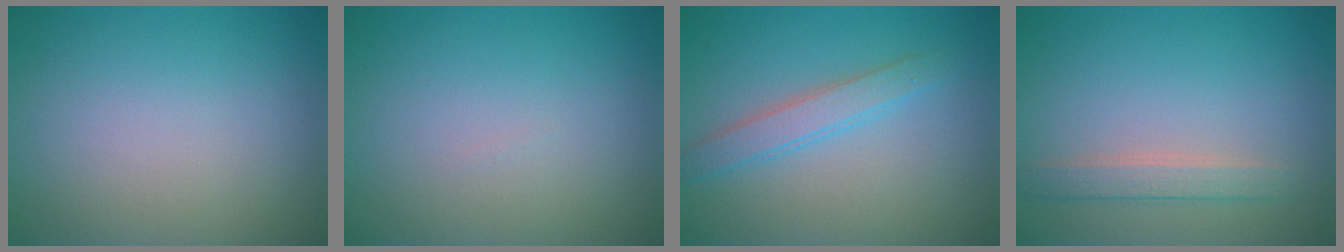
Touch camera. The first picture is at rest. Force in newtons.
{"total": 0.0}
{"total": 2.5, "press": 2.5, "slide": 0.2}
{"total": 2.1, "press": 2.1, "slide": 0.2}